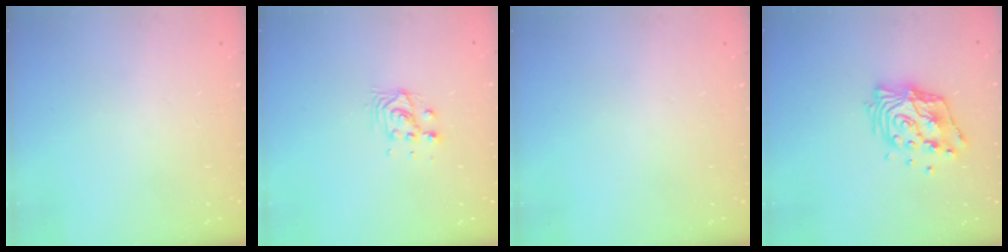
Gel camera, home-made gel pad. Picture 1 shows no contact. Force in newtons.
{"total": 6.4, "press": 6.4, "slide": 0.2}
{"total": 0.0}
{"total": 13.7, "press": 13.6, "slide": 1.5}